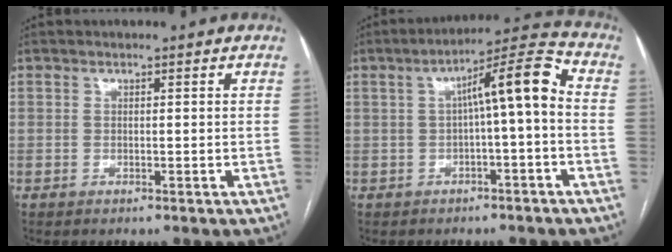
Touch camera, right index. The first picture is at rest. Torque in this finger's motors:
{"motor_torque": [0.89, -0.26, 0.49, 0.11]}